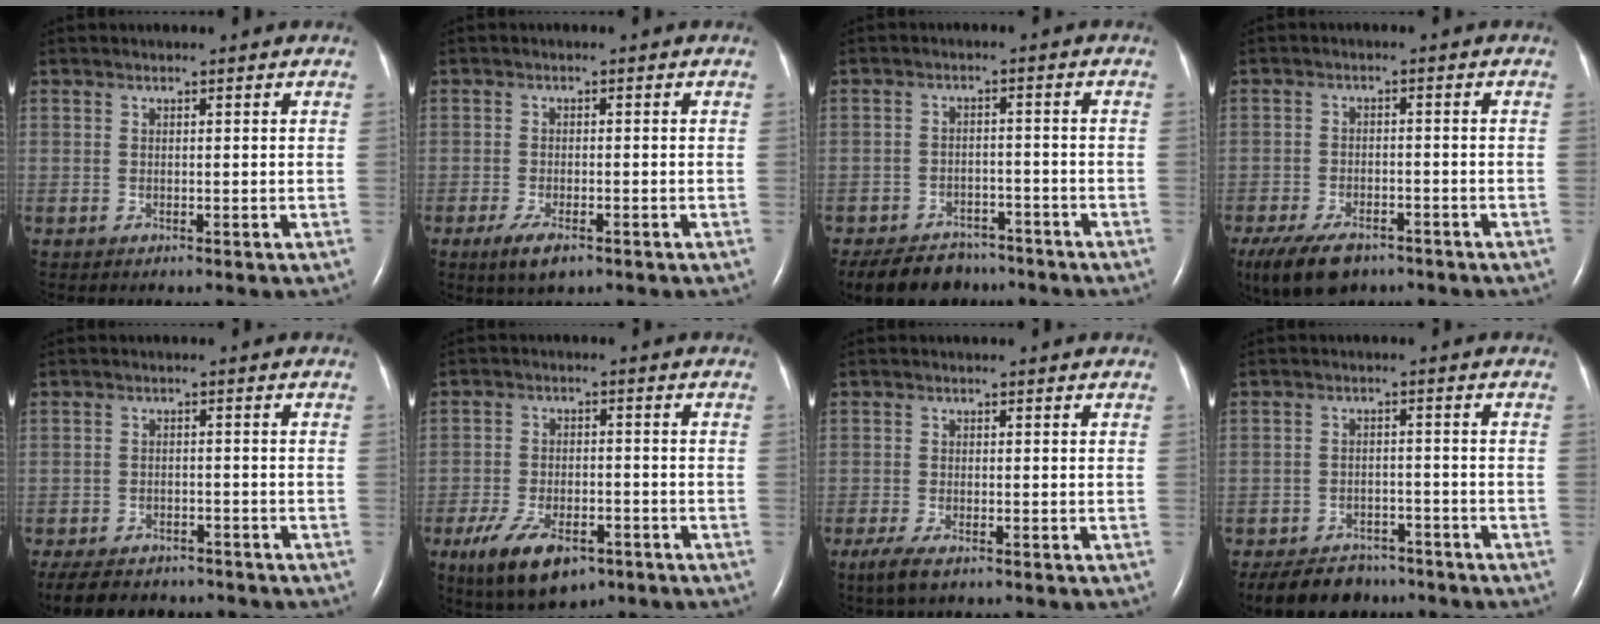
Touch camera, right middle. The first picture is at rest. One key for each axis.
{"total": 3.9, "fx": -2.3, "fy": 1.2, "fz": 2.9, "tx": -0.063, "ty": -0.006, "tz": -0.038}
{"total": 9.6, "fx": -8.0, "fy": 4.6, "fz": 2.8, "tx": -0.045, "ty": -0.004, "tz": -0.117}
{"total": 9.6, "fx": -6.8, "fy": 4.5, "fz": 5.0, "tx": -0.099, "ty": -0.009, "tz": -0.110}
{"total": 12.2, "fx": -10.2, "fy": 5.1, "fz": 4.4, "tx": -0.098, "ty": -0.010, "tz": -0.136}
{"total": 10.6, "fx": -6.3, "fy": 4.8, "fz": 7.0, "tx": -0.131, "ty": -0.012, "tz": -0.099}
{"total": 3.7, "fx": -2.4, "fy": 1.0, "fz": 2.6, "tx": -0.060, "ty": -0.010, "tz": -0.042}
{"total": 9.3, "fx": -7.8, "fy": 4.4, "fz": 2.7, "tx": -0.044, "ty": -0.004, "tz": -0.115}